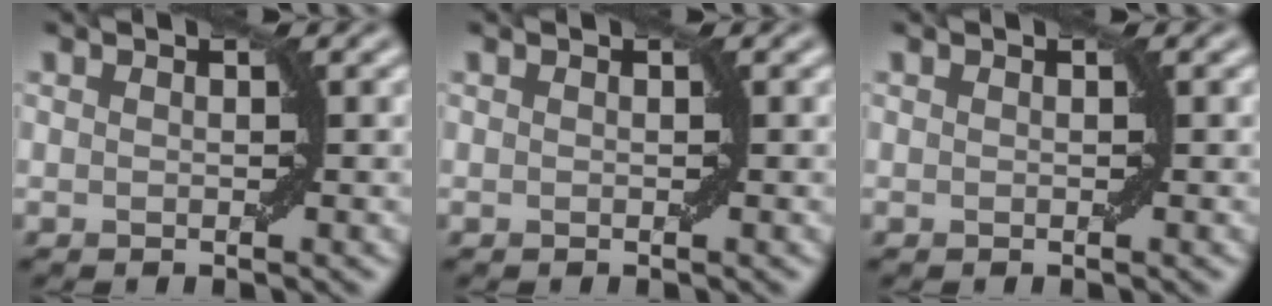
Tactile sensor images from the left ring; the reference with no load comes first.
{"total": 0.0}
{"total": 0.0}